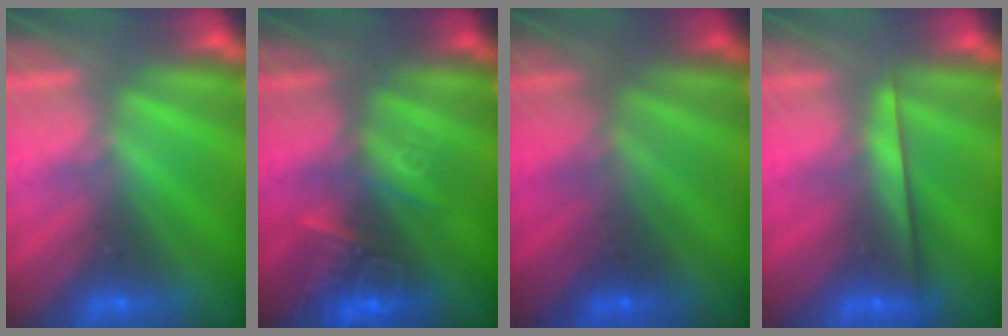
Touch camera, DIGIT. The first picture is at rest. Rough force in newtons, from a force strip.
{"total": 2.8}
{"total": 2.0}
{"total": 2.2}